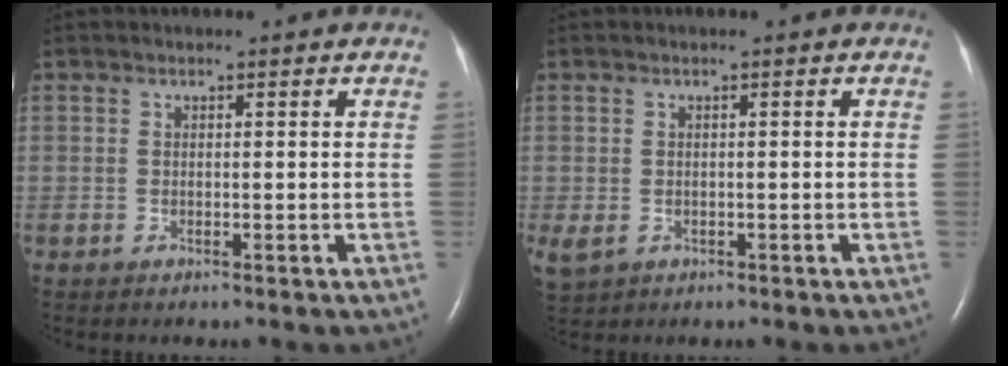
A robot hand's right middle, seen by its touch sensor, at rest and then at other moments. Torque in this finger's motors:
{"motor_torque": [1.85, -0.27, 1.05, 0.21]}